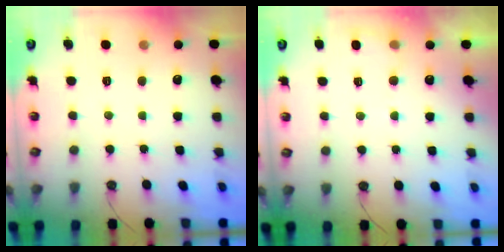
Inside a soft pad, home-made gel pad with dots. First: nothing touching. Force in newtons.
{"total": 4.3, "press": 4.1, "slide": 1.3}